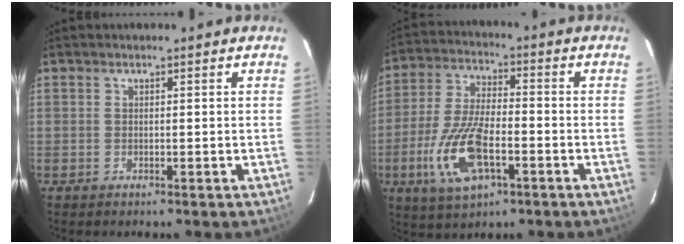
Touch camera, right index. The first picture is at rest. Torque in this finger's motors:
{"motor_torque": [1.20, -0.94, 0.43, 0.21]}